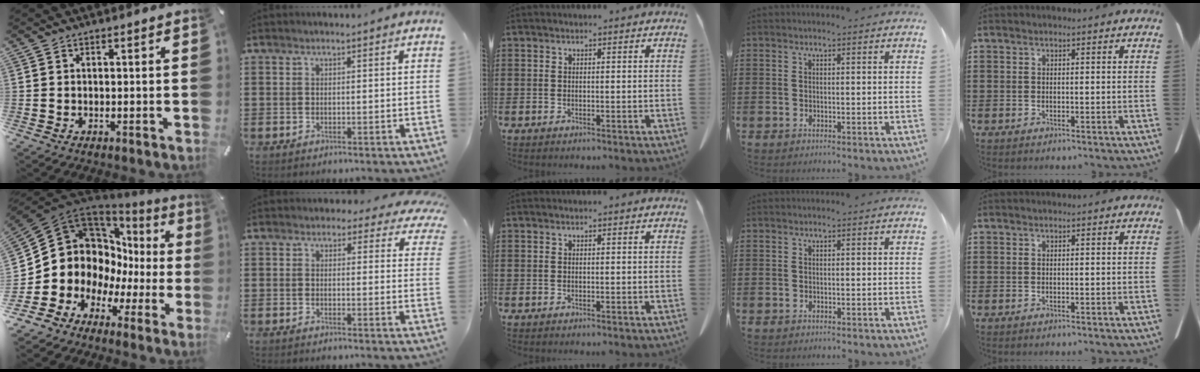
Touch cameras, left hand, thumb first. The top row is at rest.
{"thumb": {"total": 11.6, "force": [2.9, 10.5, 3.9], "torque": [-0.096, -0.063, 0.070]}, "index": {"total": 2.3, "force": [1.8, 1.2, 0.8], "torque": [-0.017, 0.000, 0.030]}}